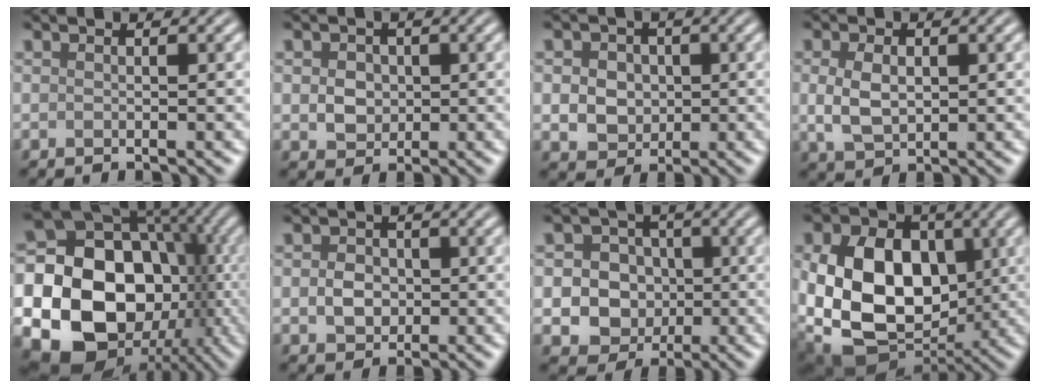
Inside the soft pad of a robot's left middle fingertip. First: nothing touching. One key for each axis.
{"total": 2.5, "fx": 0.2, "fy": 2.2, "fz": 1.3, "tx": -0.022, "ty": -0.002, "tz": 0.001}
{"total": 5.0, "fx": 0.5, "fy": 4.2, "fz": 2.6, "tx": -0.037, "ty": 0.018, "tz": -0.010}
{"total": 3.3, "fx": 0.2, "fy": 2.2, "fz": 2.5, "tx": -0.057, "ty": 0.000, "tz": 0.006}
{"total": 23.7, "fx": -4.2, "fy": 20.4, "fz": 11.3, "tx": -0.196, "ty": -0.020, "tz": -0.105}
{"total": 2.6, "fx": -0.2, "fy": 2.2, "fz": 1.4, "tx": -0.026, "ty": 0.000, "tz": -0.007}
{"total": 7.4, "fx": -0.8, "fy": 6.8, "fz": 2.8, "tx": -0.036, "ty": 0.017, "tz": -0.042}
{"total": 12.8, "fx": -0.6, "fy": 9.2, "fz": 8.8, "tx": -0.171, "ty": -0.016, "tz": -0.011}